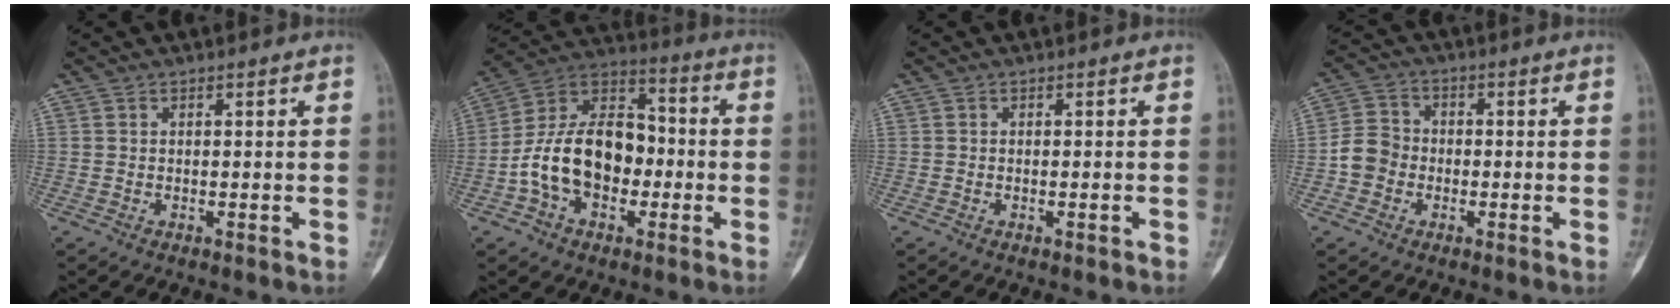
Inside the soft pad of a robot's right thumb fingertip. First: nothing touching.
{"total": 17.4, "force": [-3.2, 11.6, 12.5], "torque": [-0.198, 0.047, -0.059]}
{"total": 0.5, "force": [-0.3, 0.0, 0.4], "torque": [-0.006, 0.000, -0.002]}
{"total": 5.7, "force": [-1.5, 5.0, 2.3], "torque": [-0.029, 0.018, -0.040]}